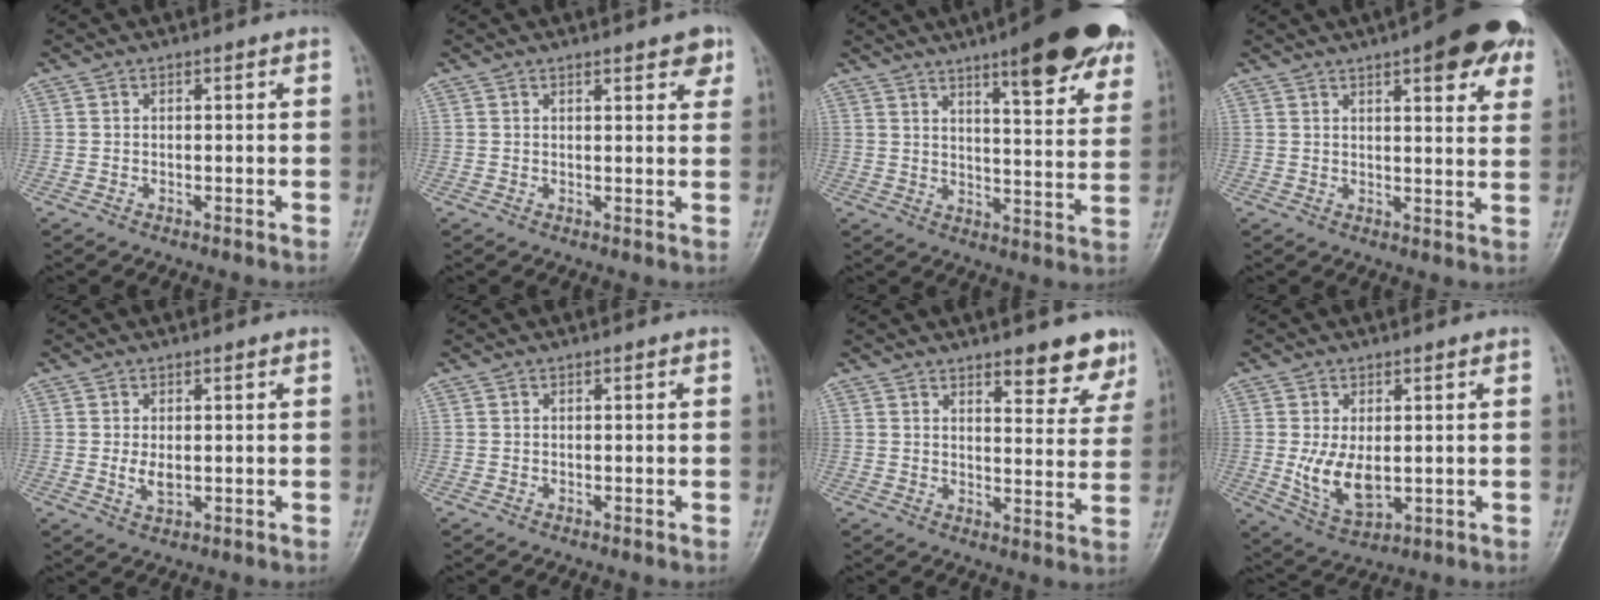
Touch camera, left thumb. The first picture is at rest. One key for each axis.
{"total": 3.7, "fx": 2.4, "fy": 1.3, "fz": 2.5, "tx": -0.018, "ty": -0.010, "tz": 0.028}
{"total": 19.0, "fx": 11.7, "fy": 4.5, "fz": 14.3, "tx": -0.157, "ty": -0.048, "tz": 0.156}
{"total": 14.1, "fx": 7.5, "fy": 4.4, "fz": 11.0, "tx": -0.107, "ty": -0.019, "tz": 0.089}
{"total": 2.7, "fx": 0.2, "fy": 1.5, "fz": 2.3, "tx": -0.040, "ty": -0.008, "tz": 0.010}
{"total": 0.0}
{"total": 8.8, "fx": 6.6, "fy": 3.0, "fz": 4.9, "tx": -0.028, "ty": -0.041, "tz": 0.082}
{"total": 7.9, "fx": -0.1, "fy": 4.4, "fz": 6.6, "tx": -0.112, "ty": -0.018, "tz": 0.014}